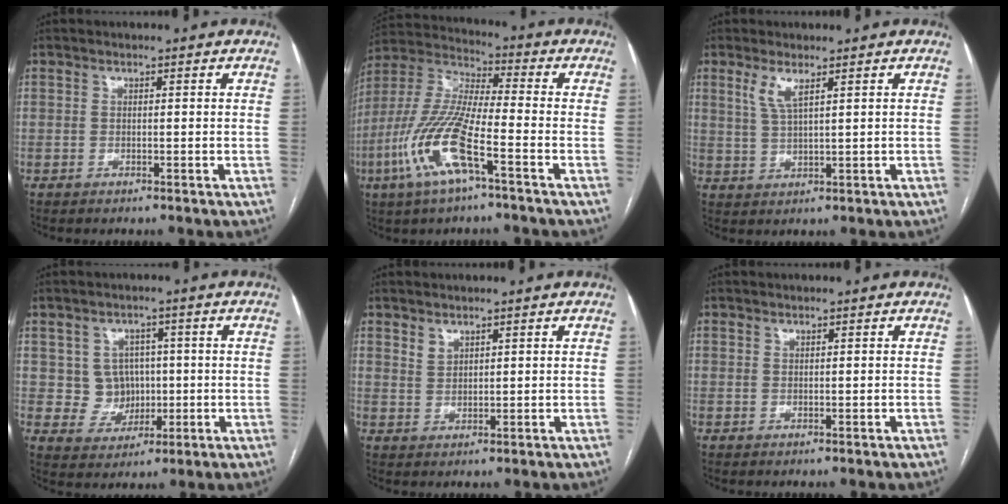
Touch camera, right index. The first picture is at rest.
{"total": 14.3, "force": [-6.0, 2.4, 12.8], "torque": [-0.281, -0.009, -0.118]}
{"total": 3.5, "force": [1.9, 0.4, 2.9], "torque": [-0.066, -0.001, 0.045]}
{"total": 5.6, "force": [0.6, 5.4, 1.6], "torque": [-0.019, 0.016, 0.021]}
{"total": 2.0, "force": [1.6, 0.9, 0.6], "torque": [-0.009, -0.001, 0.034]}
{"total": 0.0}